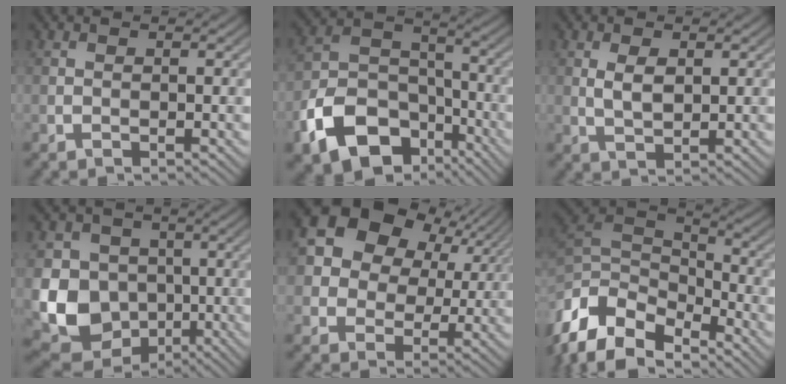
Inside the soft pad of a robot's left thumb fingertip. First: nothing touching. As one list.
[{"total": 13.7, "force": [-7.5, 8.9, 7.3], "torque": [-0.171, -0.033, -0.140]}, {"total": 3.0, "force": [0.8, 1.5, 2.4], "torque": [-0.054, -0.004, 0.019]}, {"total": 13.8, "force": [-2.6, 11.9, 6.4], "torque": [-0.159, -0.039, -0.065]}, {"total": 13.9, "force": [6.0, 10.1, 7.4], "torque": [-0.176, 0.047, 0.101]}, {"total": 12.8, "force": [-6.7, 7.7, 7.7], "torque": [-0.217, -0.013, -0.116]}]